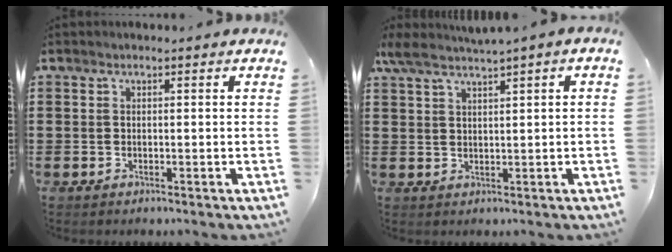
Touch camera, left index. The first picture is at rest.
{"total": 2.6, "force": [1.7, 0.0, 1.9], "torque": [-0.041, -0.001, 0.031]}